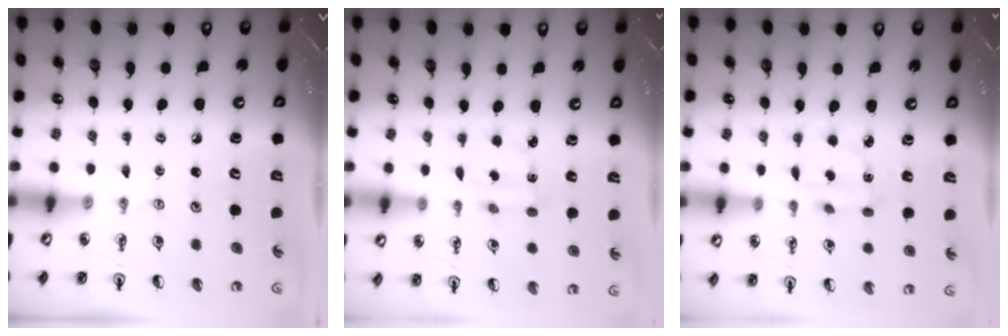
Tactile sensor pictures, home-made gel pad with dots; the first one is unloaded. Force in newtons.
{"total": 2.1, "press": 2.0, "slide": 0.6}
{"total": 2.2, "press": 2.2, "slide": 0.6}